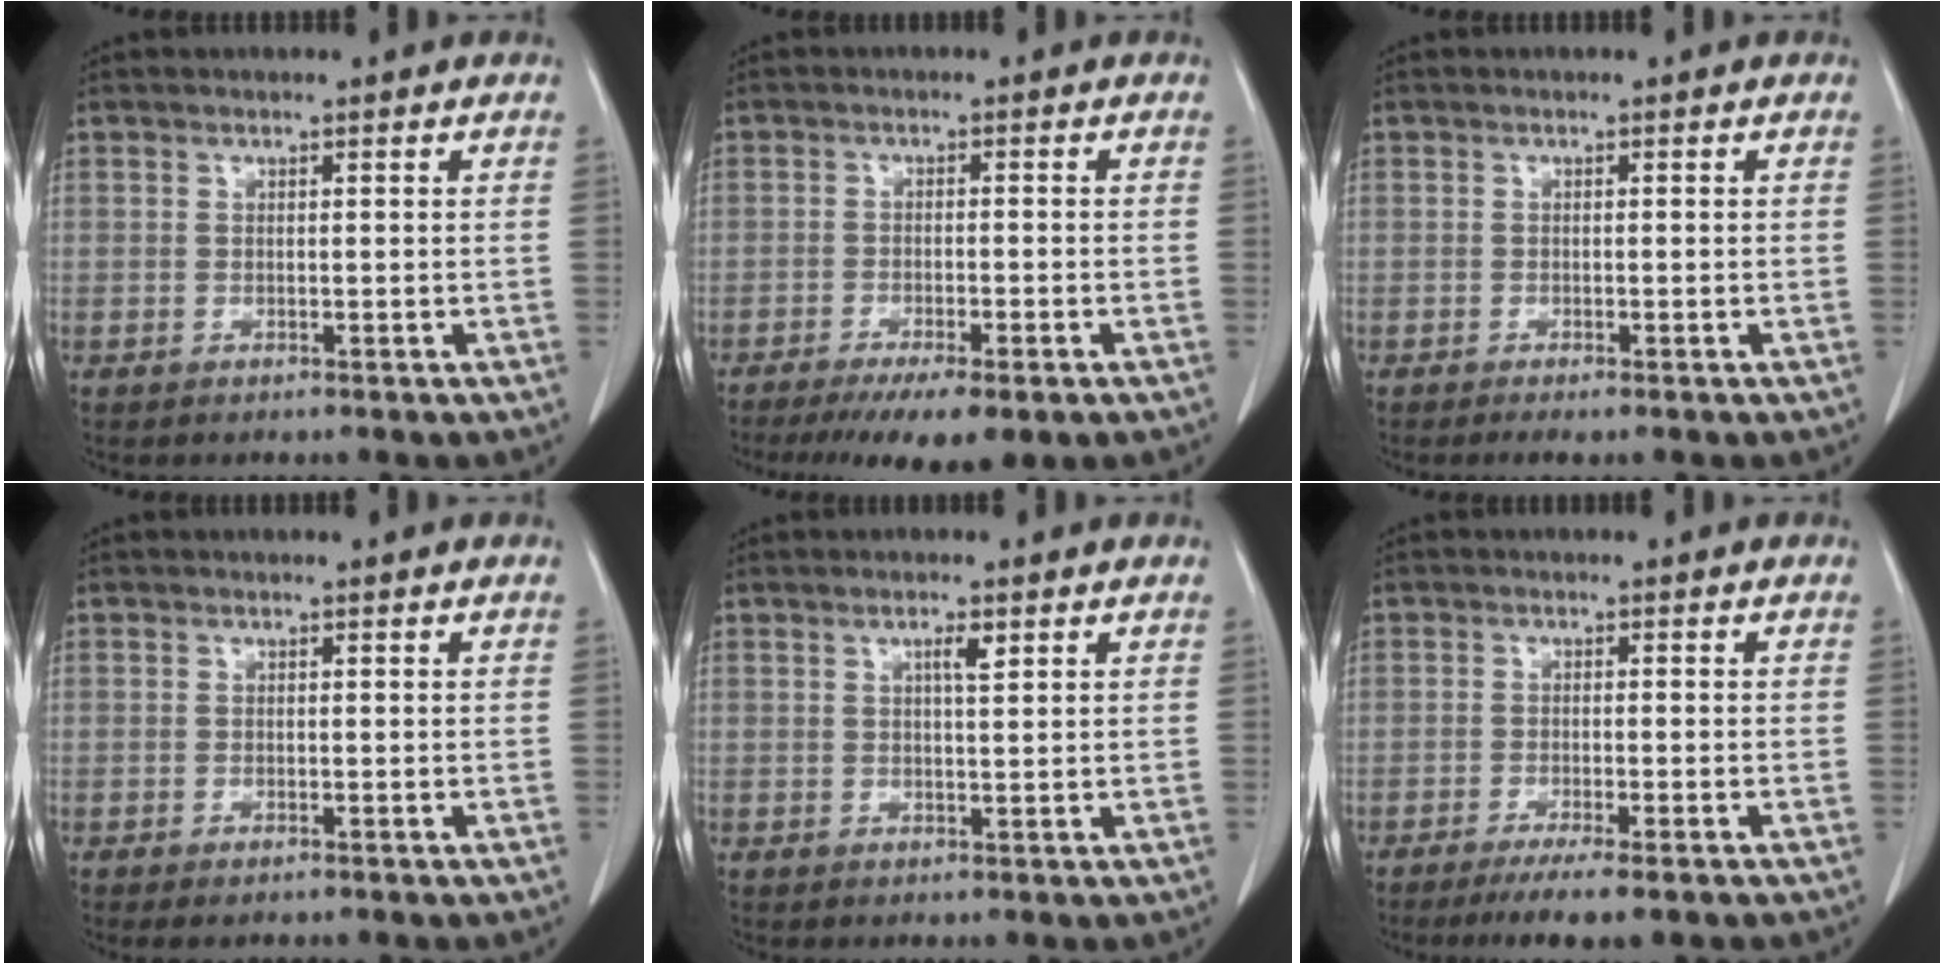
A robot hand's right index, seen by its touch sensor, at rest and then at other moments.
{"total": 8.9, "force": [-6.1, 1.5, 6.3], "torque": [-0.092, -0.018, -0.093]}
{"total": 1.4, "force": [-1.0, 0.0, 1.0], "torque": [-0.019, -0.006, -0.014]}
{"total": 1.2, "force": [-0.9, 0.4, 0.7], "torque": [-0.012, -0.003, -0.010]}
{"total": 2.1, "force": [1.0, 0.2, 1.8], "torque": [-0.033, -0.001, 0.015]}
{"total": 6.3, "force": [-4.6, 0.3, 4.3], "torque": [-0.062, -0.014, -0.068]}